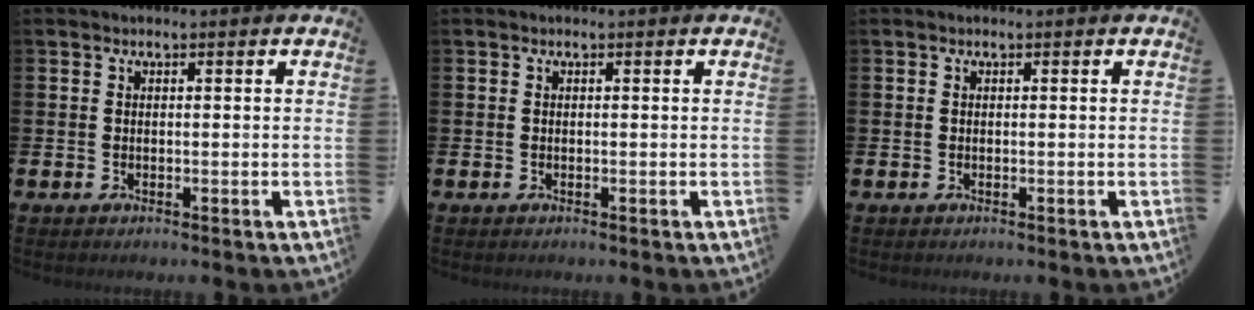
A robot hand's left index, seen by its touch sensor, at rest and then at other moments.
{"total": 0.0}
{"total": 0.0}